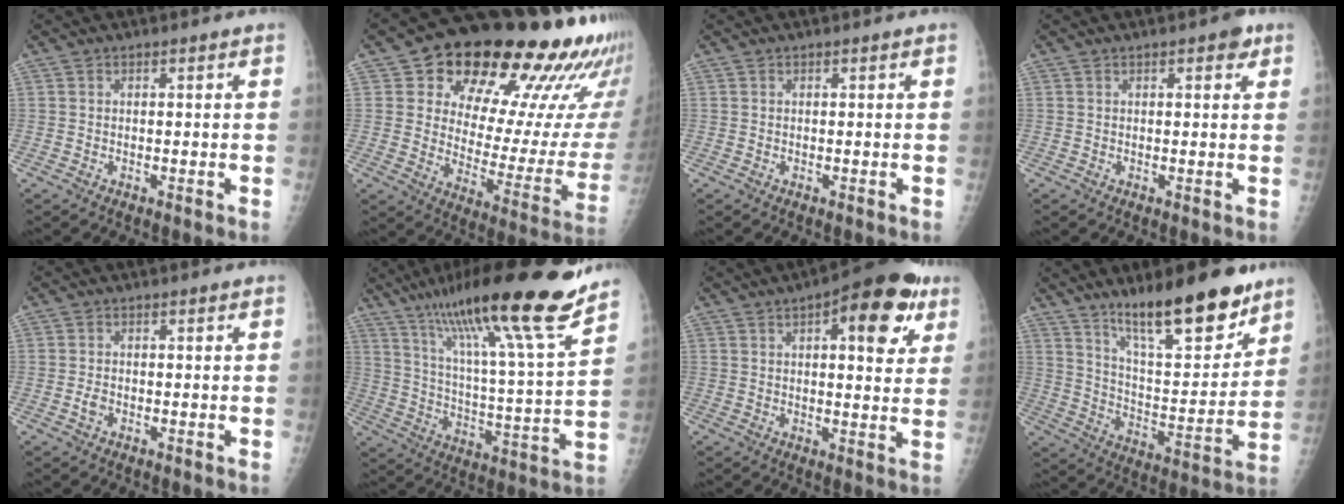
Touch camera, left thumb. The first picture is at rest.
{"total": 28.6, "force": [19.5, 10.8, 18.0], "torque": [-0.218, -0.081, 0.264]}
{"total": 0.0}
{"total": 2.6, "force": [1.5, 1.0, 1.9], "torque": [-0.015, -0.002, 0.014]}
{"total": 1.4, "force": [-0.4, 0.9, 0.9], "torque": [-0.015, 0.001, -0.008]}
{"total": 25.4, "force": [18.7, 1.7, 17.1], "torque": [-0.267, -0.072, 0.304]}
{"total": 14.9, "force": [6.4, 5.7, 12.2], "torque": [-0.121, -0.006, 0.076]}
{"total": 19.7, "force": [14.1, 5.5, 12.6], "torque": [-0.159, -0.090, 0.235]}